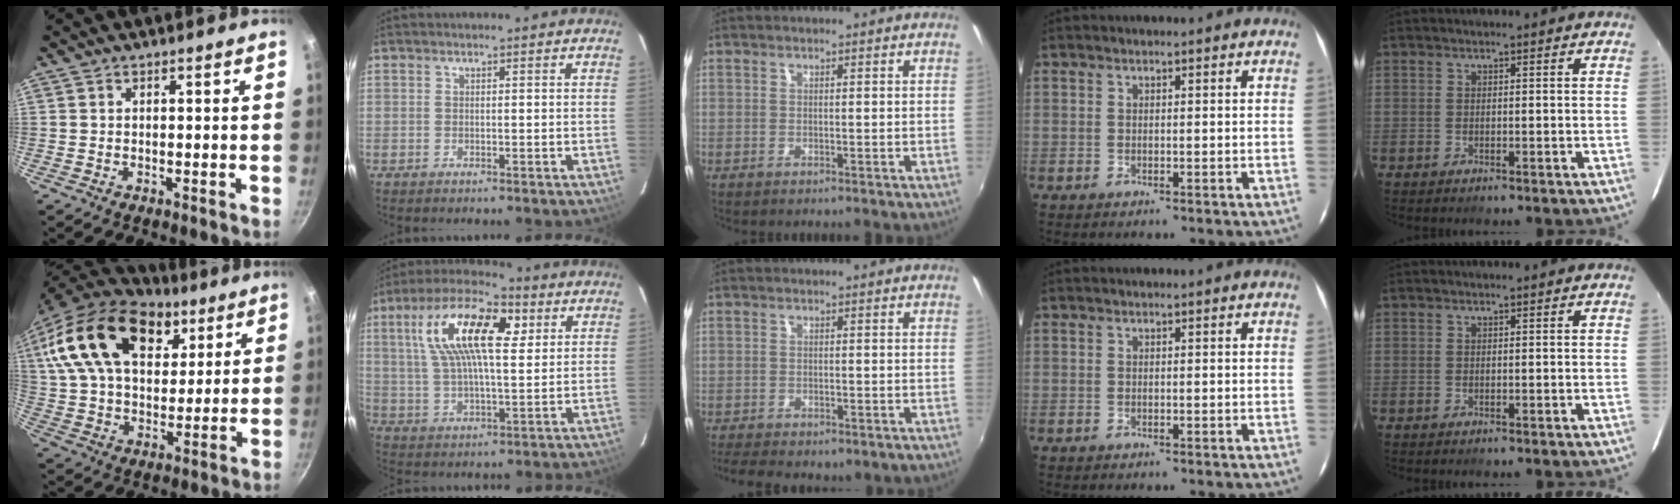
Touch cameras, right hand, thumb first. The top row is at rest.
{"thumb": {"total": 27.1, "force": [12.7, 16.2, 17.5], "torque": [-0.301, -0.003, 0.219]}, "index": {"total": 17.0, "force": [5.8, 6.7, 14.5], "torque": [-0.273, 0.031, 0.097]}, "middle": {"total": 7.5, "force": [-5.4, 3.3, 4.1], "torque": [-0.096, -0.027, -0.081]}}